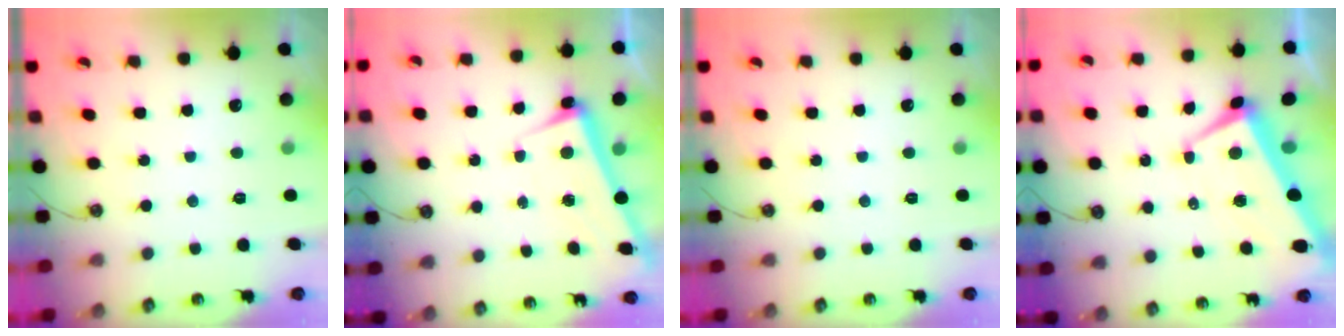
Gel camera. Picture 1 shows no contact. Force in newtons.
{"total": 2.5, "press": 2.4, "slide": 0.7}
{"total": 0.0}
{"total": 2.2, "press": 1.9, "slide": 1.1}